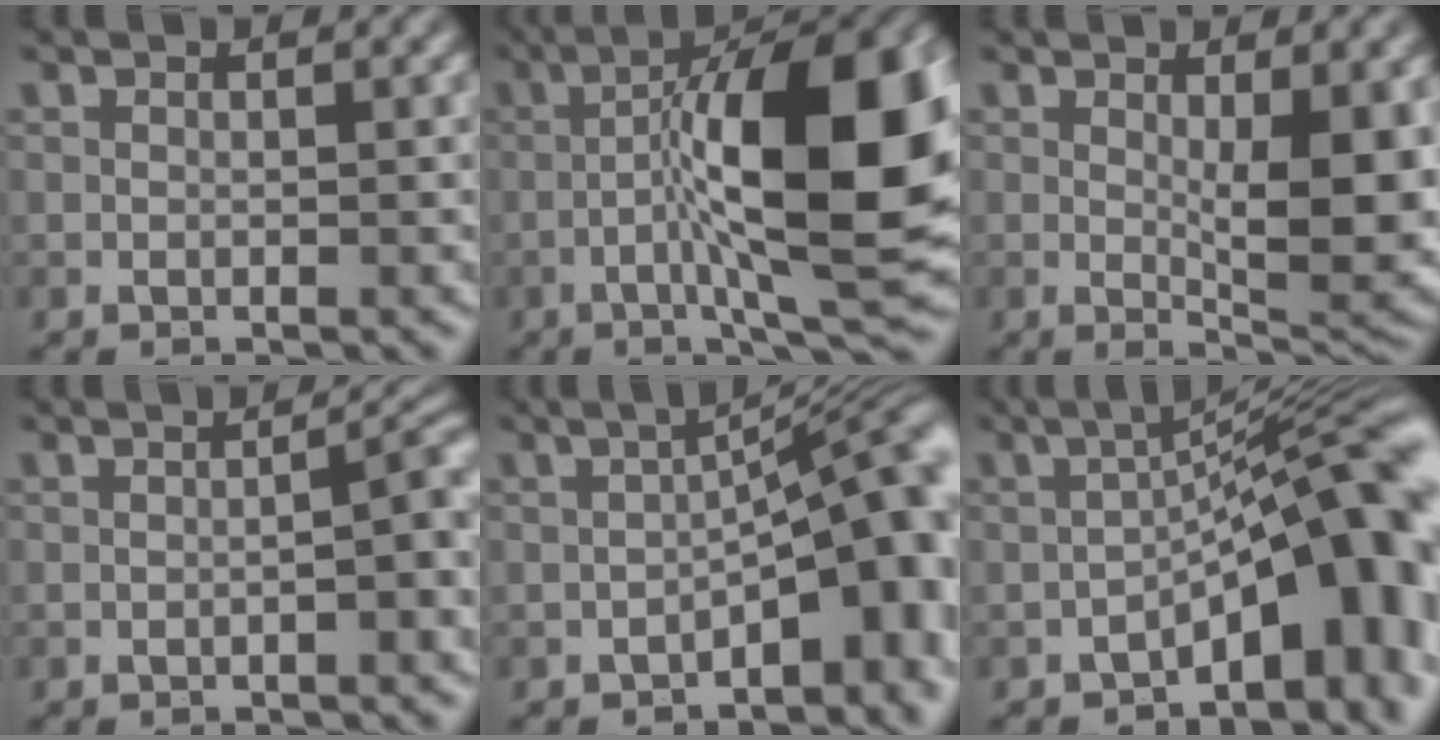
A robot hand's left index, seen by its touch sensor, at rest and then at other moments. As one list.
[{"total": 14.1, "force": [-0.9, 3.2, 13.7], "torque": [-0.215, 0.017, -0.016]}, {"total": 7.6, "force": [0.3, 2.3, 7.2], "torque": [-0.105, -0.014, 0.012]}, {"total": 2.8, "force": [-0.7, 0.5, 2.6], "torque": [-0.038, 0.014, -0.012]}, {"total": 10.5, "force": [-2.4, 4.2, 9.3], "torque": [-0.105, 0.017, -0.038]}, {"total": 11.8, "force": [-4.0, 4.2, 10.3], "torque": [-0.123, 0.021, -0.061]}]